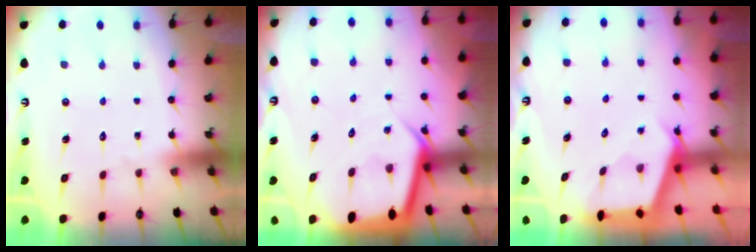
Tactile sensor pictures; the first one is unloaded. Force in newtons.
{"total": 6.4, "press": 6.3, "slide": 0.7}
{"total": 4.4, "press": 4.4, "slide": 0.4}